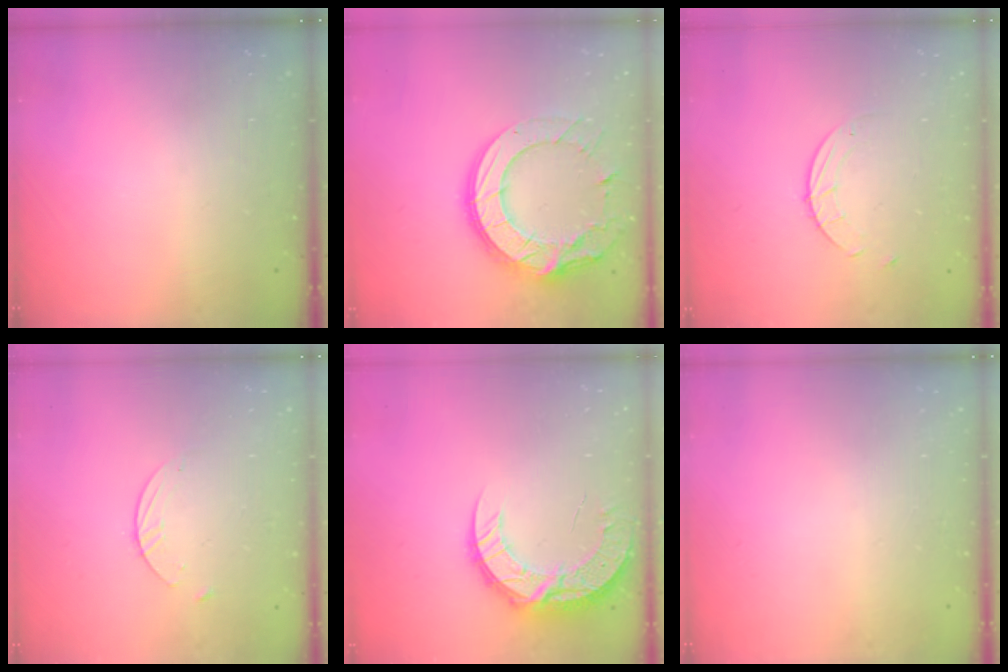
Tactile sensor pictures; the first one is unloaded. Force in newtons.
{"total": 20.2, "press": 20.1, "slide": 1.7}
{"total": 3.8, "press": 3.8, "slide": 0.3}
{"total": 2.7, "press": 2.6, "slide": 0.3}
{"total": 13.0, "press": 12.9, "slide": 1.0}
{"total": 0.0}